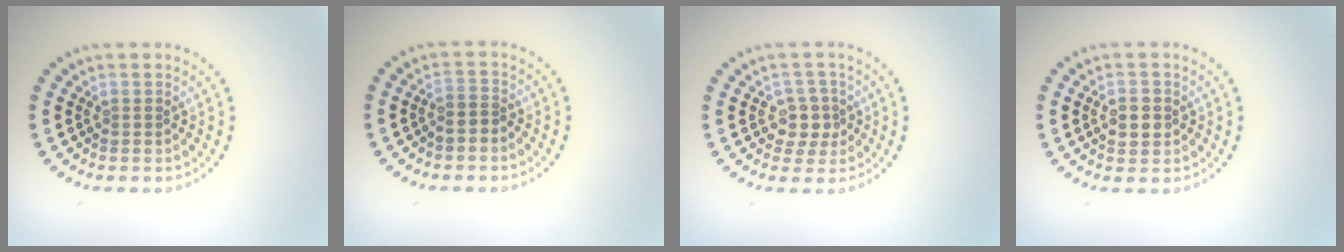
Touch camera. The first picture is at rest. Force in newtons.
{"total": 1.2, "press": 0.9, "slide": 0.8}
{"total": 2.4, "press": 2.2, "slide": 1.1}
{"total": 2.6, "press": 2.6, "slide": 0.2}